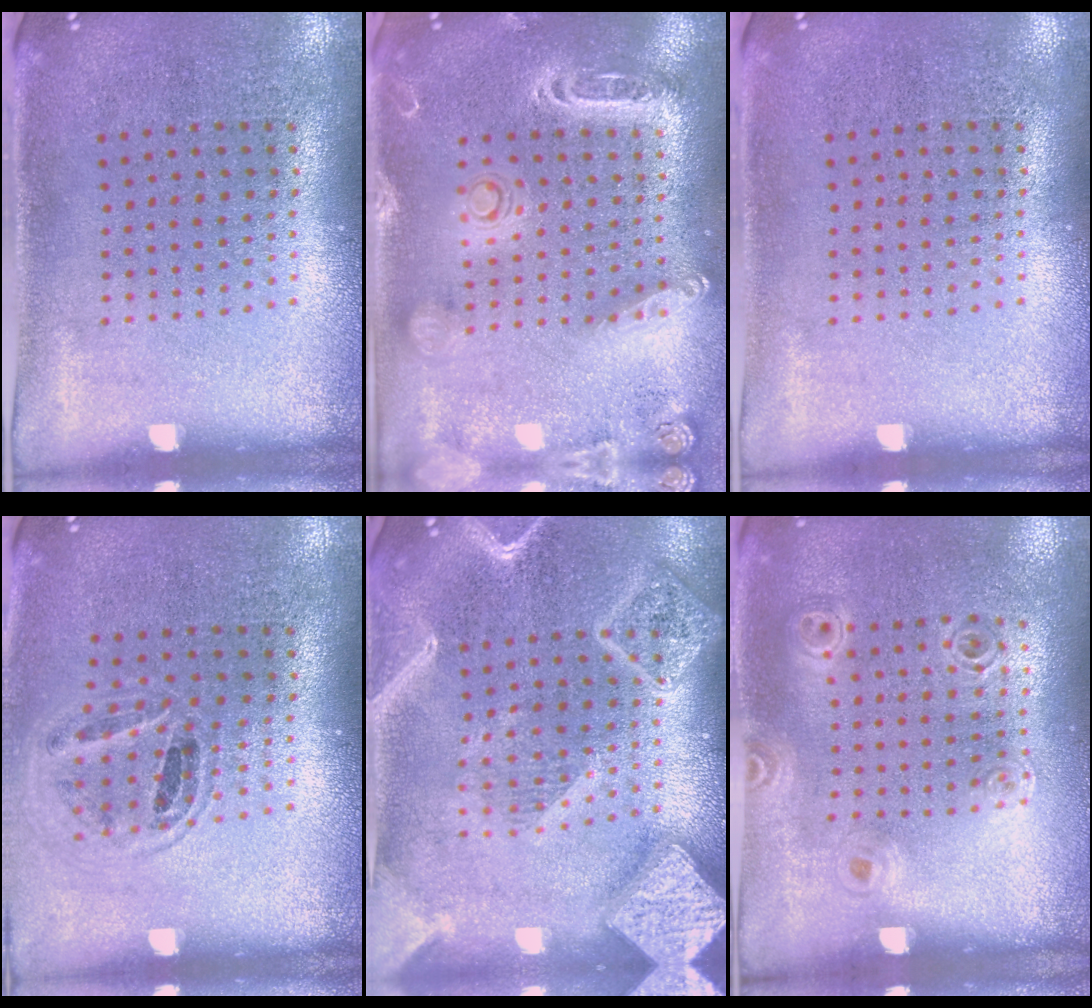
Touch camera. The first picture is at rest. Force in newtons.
{"total": 2.3, "press": 2.1, "slide": 0.9}
{"total": 0.0}
{"total": 0.9, "press": 0.9, "slide": 0.2}
{"total": 3.6, "press": 3.6, "slide": 0.5}
{"total": 0.9, "press": 0.9, "slide": 0.1}